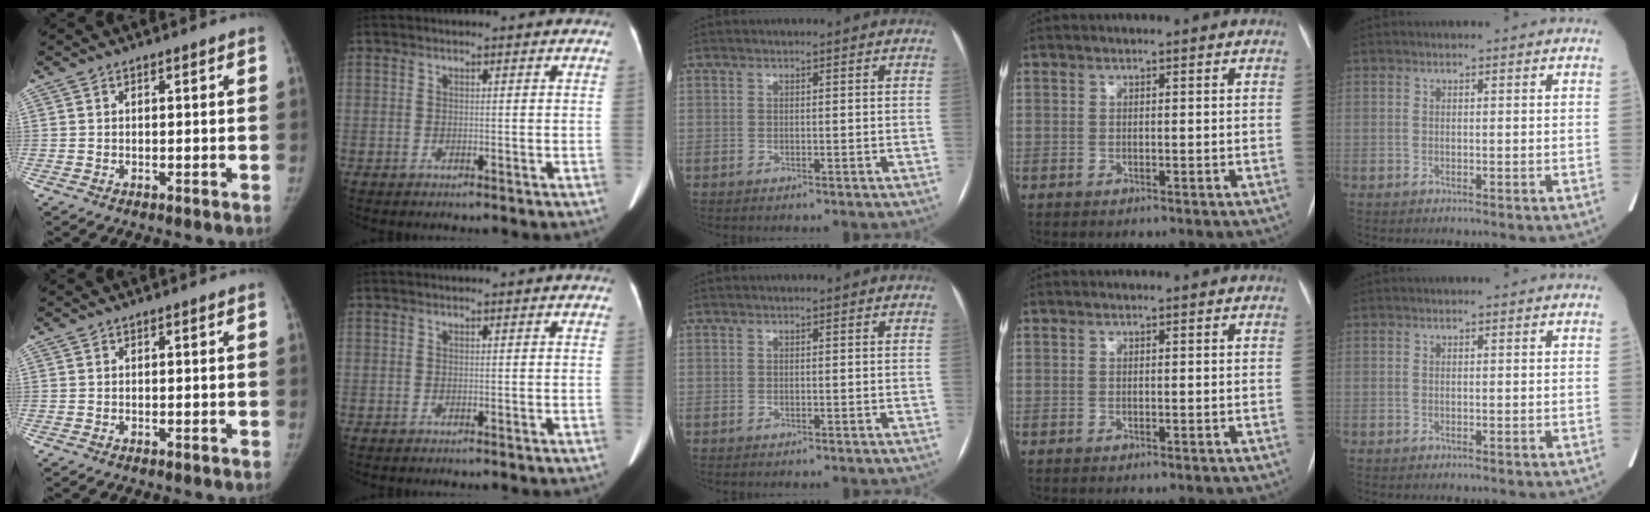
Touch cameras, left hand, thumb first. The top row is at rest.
{}